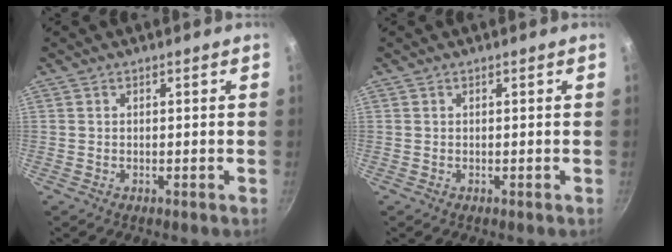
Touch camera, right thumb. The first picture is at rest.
{"total": 0.0}